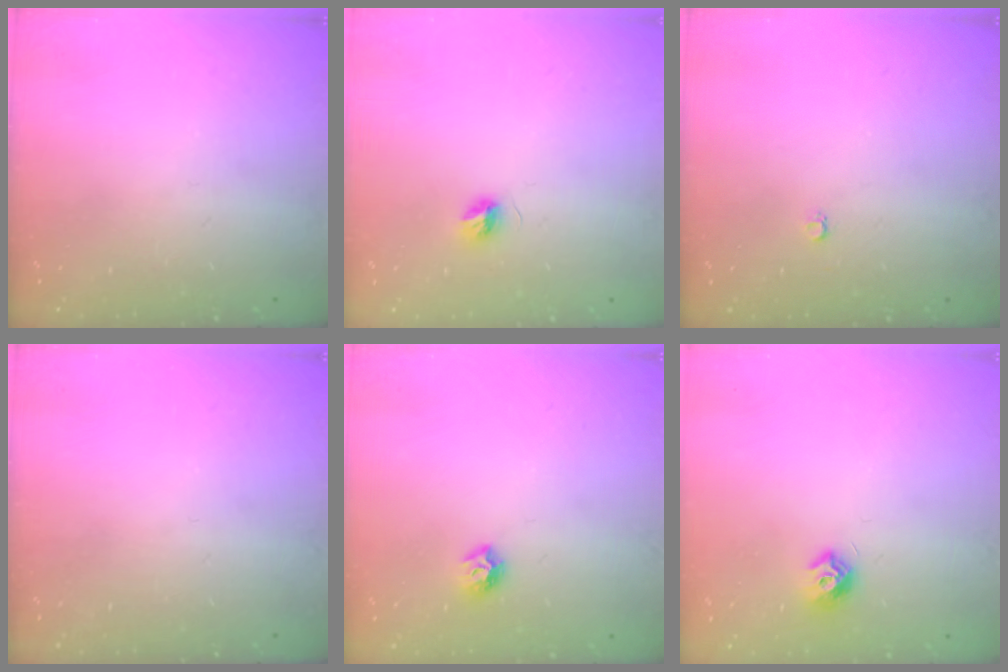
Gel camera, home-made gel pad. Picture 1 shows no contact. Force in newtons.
{"total": 5.0, "press": 5.0, "slide": 0.6}
{"total": 2.6, "press": 2.6, "slide": 0.3}
{"total": 0.0}
{"total": 6.7, "press": 6.7, "slide": 0.8}
{"total": 7.3, "press": 7.2, "slide": 0.3}